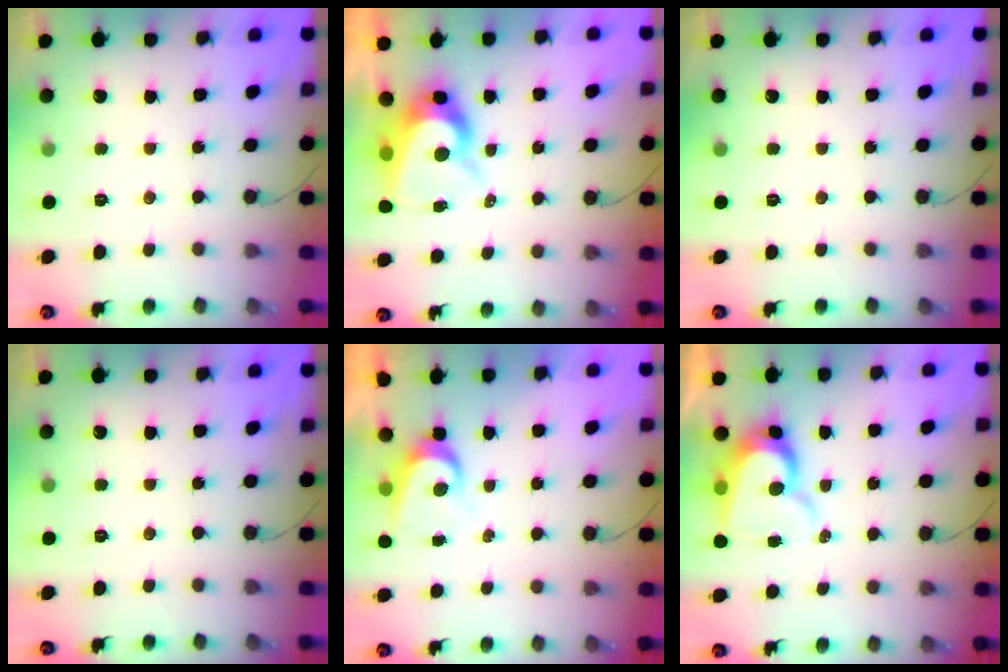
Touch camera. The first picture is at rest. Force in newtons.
{"total": 8.8, "press": 8.8, "slide": 0.9}
{"total": 0.0}
{"total": 0.0}
{"total": 4.8, "press": 4.8, "slide": 0.4}
{"total": 10.7, "press": 10.7, "slide": 0.9}